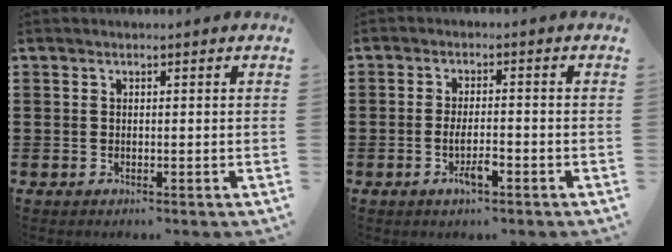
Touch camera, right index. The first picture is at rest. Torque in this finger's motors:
{"motor_torque": [1.09, 1.05, 0.11, 0.04]}